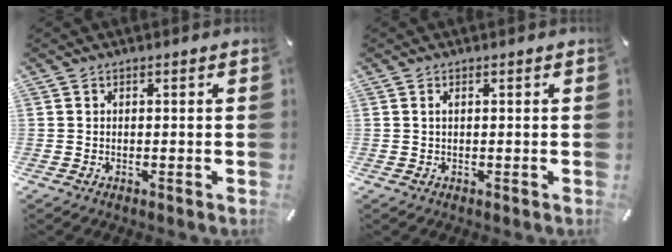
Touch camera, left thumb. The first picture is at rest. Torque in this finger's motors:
{"motor_torque": [-0.15, -0.18, 0.06, -0.03, -0.01]}